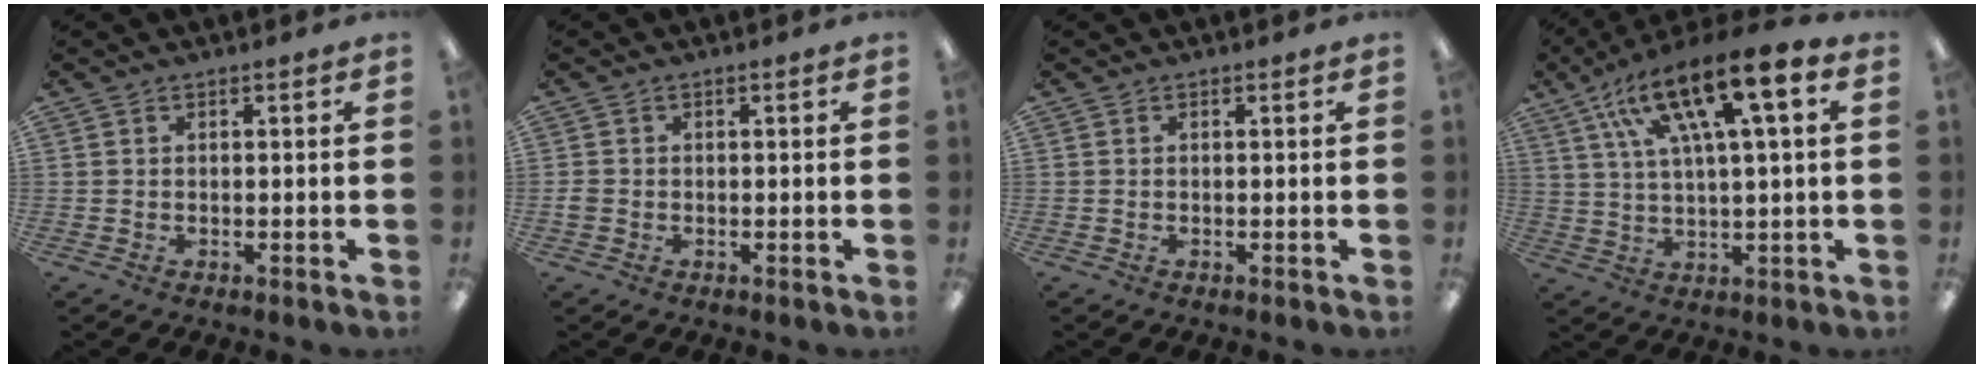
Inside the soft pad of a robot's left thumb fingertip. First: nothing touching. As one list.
[{"total": 1.5, "force": [-0.4, 1.2, 0.8], "torque": [-0.013, 0.004, -0.007]}, {"total": 0.0}, {"total": 16.5, "force": [8.3, 4.7, 13.5], "torque": [-0.247, -0.027, 0.136]}]